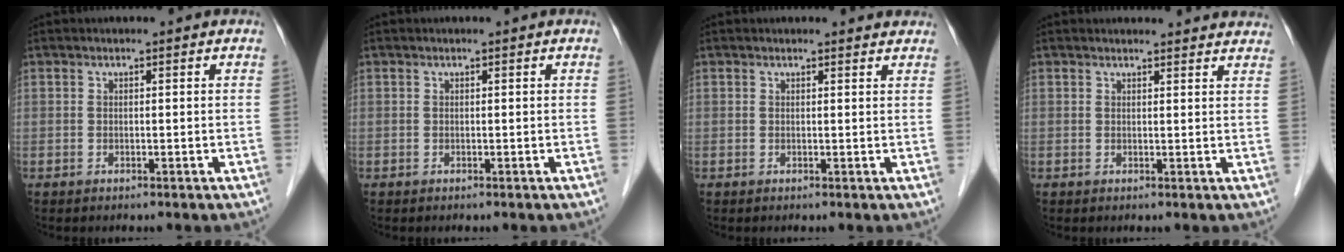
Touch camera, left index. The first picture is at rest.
{"total": 0.0}
{"total": 2.2, "force": [2.1, 0.5, 0.1], "torque": [-0.007, -0.004, 0.012]}
{"total": 9.0, "force": [8.7, 1.6, 1.6], "torque": [0.003, 0.007, 0.075]}